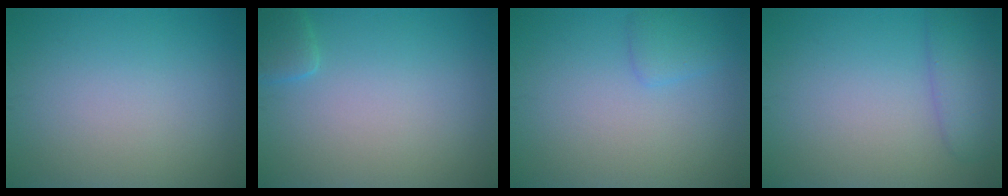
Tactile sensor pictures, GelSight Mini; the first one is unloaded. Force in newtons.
{"total": 1.6, "press": 1.6, "slide": 0.1}
{"total": 1.6, "press": 1.6, "slide": 0.1}
{"total": 2.9, "press": 2.9, "slide": 0.3}